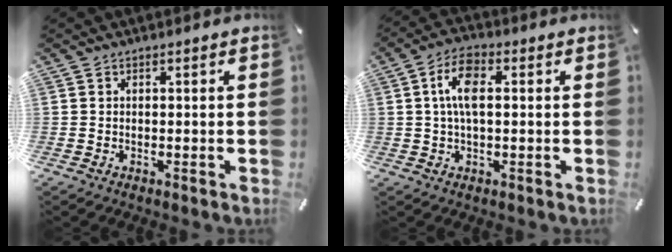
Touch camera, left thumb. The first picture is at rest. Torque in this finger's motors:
{"motor_torque": [0.34, 0.33, 0.48, 0.07, 0.13]}